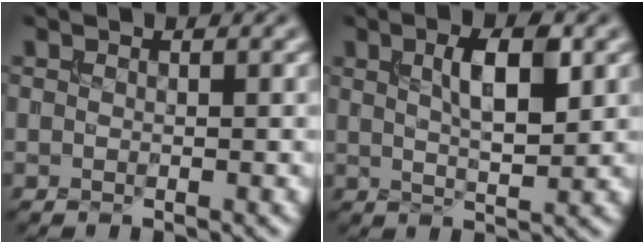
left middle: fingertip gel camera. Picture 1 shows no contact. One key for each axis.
{"total": 4.5, "fx": 1.5, "fy": 1.3, "fz": 4.0, "tx": -0.073, "ty": 0.006, "tz": 0.027}